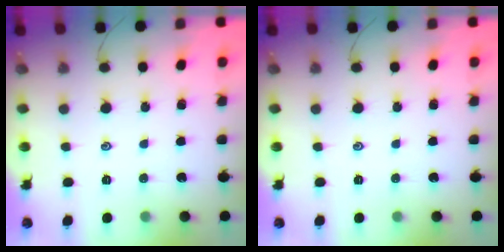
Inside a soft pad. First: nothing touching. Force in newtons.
{"total": 0.0}